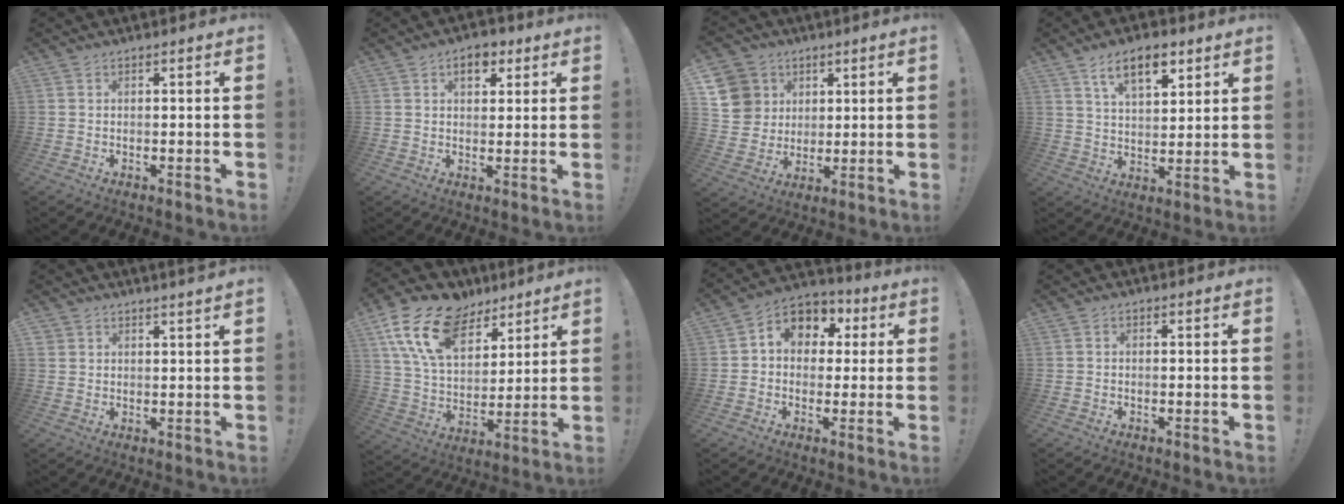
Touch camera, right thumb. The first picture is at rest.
{"total": 5.9, "force": [2.7, 3.9, 3.5], "torque": [-0.041, 0.000, 0.043]}
{"total": 11.4, "force": [3.7, 10.4, 2.8], "torque": [-0.043, -0.017, 0.081]}
{"total": 10.9, "force": [6.2, 5.1, 7.4], "torque": [-0.118, -0.017, 0.111]}
{"total": 2.7, "force": [2.7, 0.3, 0.2], "torque": [-0.005, -0.020, 0.051]}
{"total": 19.2, "force": [10.6, 12.0, 10.6], "torque": [-0.198, -0.047, 0.201]}
{"total": 9.0, "force": [1.7, 7.7, 4.2], "torque": [-0.064, -0.002, 0.039]}
{"total": 0.6, "force": [0.6, 0.2, 0.0], "torque": [0.007, -0.004, 0.010]}